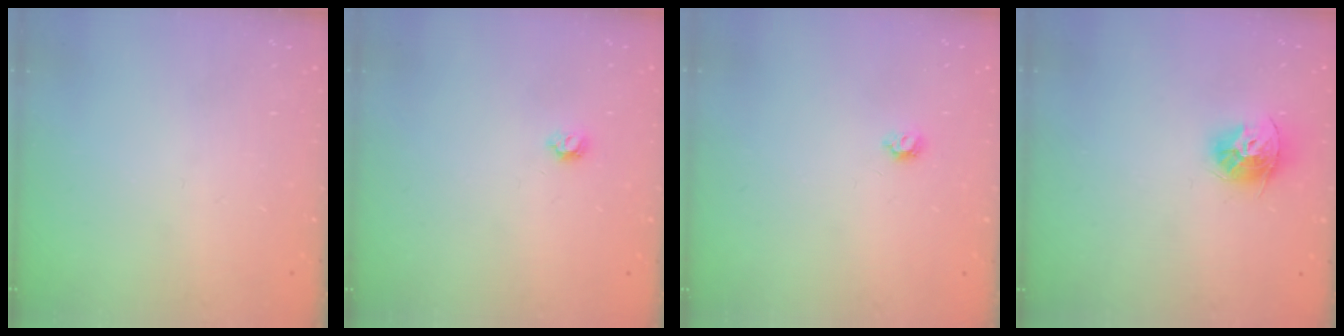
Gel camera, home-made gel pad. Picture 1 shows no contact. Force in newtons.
{"total": 3.8, "press": 3.7, "slide": 0.6}
{"total": 3.9, "press": 3.8, "slide": 0.7}
{"total": 11.1, "press": 11.0, "slide": 0.9}